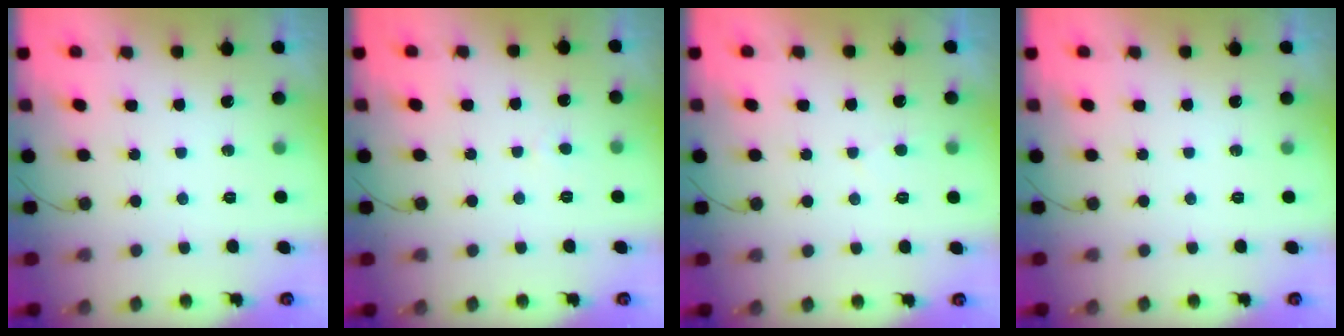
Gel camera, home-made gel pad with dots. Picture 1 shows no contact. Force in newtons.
{"total": 2.0, "press": 2.0, "slide": 0.2}
{"total": 2.5, "press": 2.5, "slide": 0.2}
{"total": 0.0}